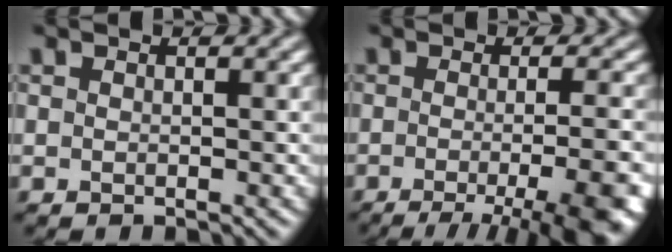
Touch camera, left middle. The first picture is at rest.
{"total": 10.3, "force": [-4.3, 3.5, 8.7], "torque": [-0.081, -0.009, -0.055]}